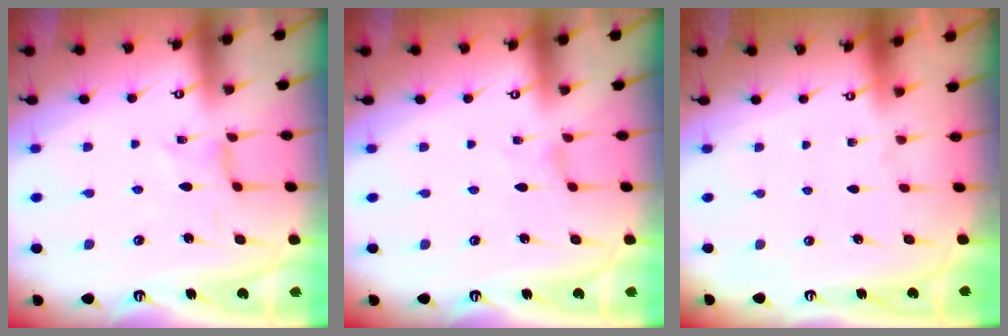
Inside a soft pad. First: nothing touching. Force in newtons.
{"total": 0.0}
{"total": 0.0}